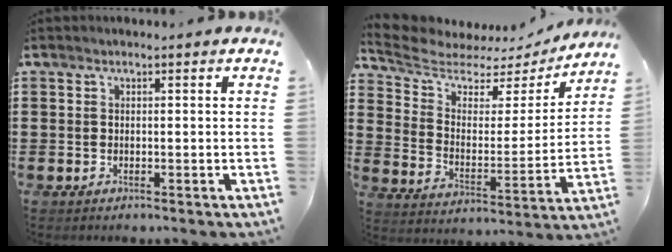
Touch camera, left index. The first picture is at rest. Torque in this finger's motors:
{"motor_torque": [1.01, -1.13, 0.22, 0.05]}